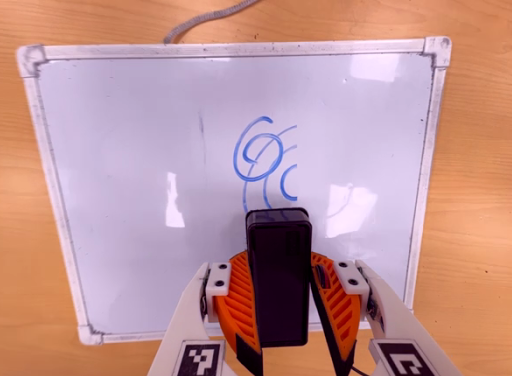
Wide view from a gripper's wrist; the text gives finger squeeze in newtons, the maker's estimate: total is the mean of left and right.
{"total": 8.2, "left": 8.7, "right": 7.6}